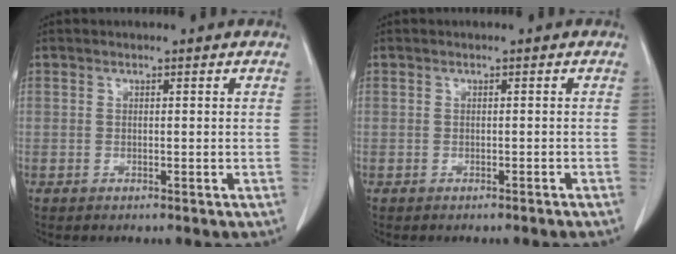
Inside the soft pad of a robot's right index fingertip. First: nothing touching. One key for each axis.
{"total": 0.8, "fx": -0.7, "fy": 0.0, "fz": 0.4, "tx": -0.009, "ty": 0.000, "tz": -0.007}